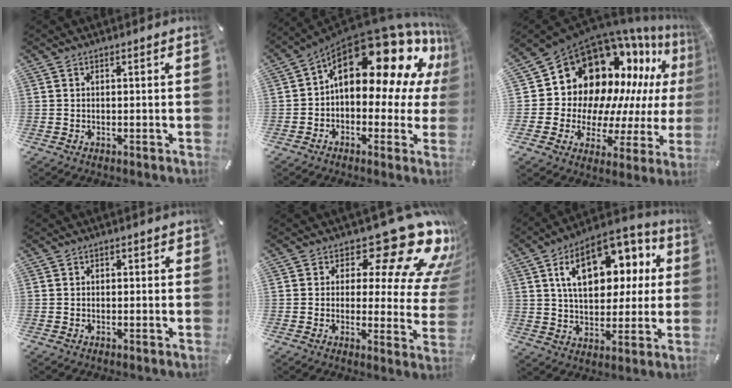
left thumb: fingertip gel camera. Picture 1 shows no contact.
{"total": 23.2, "force": [10.0, 12.2, 17.1], "torque": [-0.250, -0.083, 0.168]}
{"total": 20.4, "force": [10.6, 14.4, 9.9], "torque": [-0.151, -0.117, 0.217]}
{"total": 0.8, "force": [-0.3, 0.7, 0.3], "torque": [-0.005, 0.003, -0.007]}
{"total": 20.9, "force": [12.6, 8.4, 14.5], "torque": [-0.182, -0.089, 0.199]}
{"total": 18.4, "force": [7.1, 11.2, 12.9], "torque": [-0.209, -0.017, 0.120]}